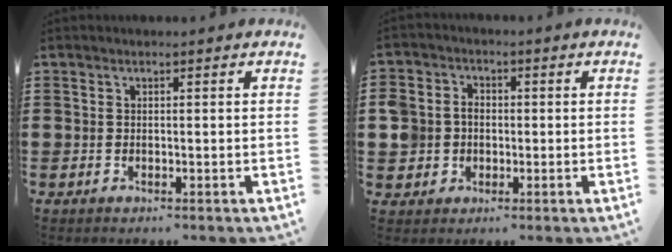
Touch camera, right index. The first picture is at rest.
{"total": 5.0, "force": [-0.7, 4.6, 1.6], "torque": [-0.060, 0.010, -0.018]}